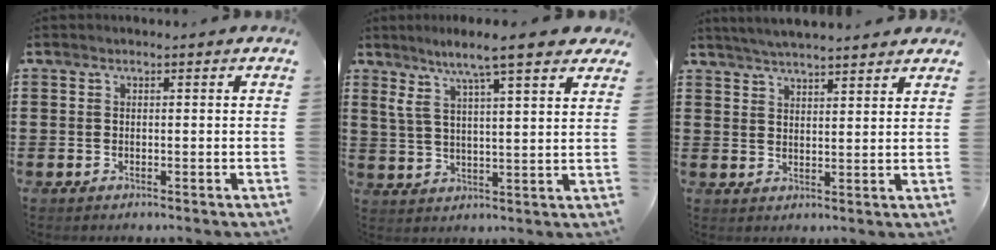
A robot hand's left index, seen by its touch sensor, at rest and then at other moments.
{"total": 8.4, "force": [6.4, 1.0, 5.3], "torque": [-0.125, -0.016, 0.109]}
{"total": 3.7, "force": [3.6, -0.3, 0.7], "torque": [-0.024, -0.011, 0.064]}